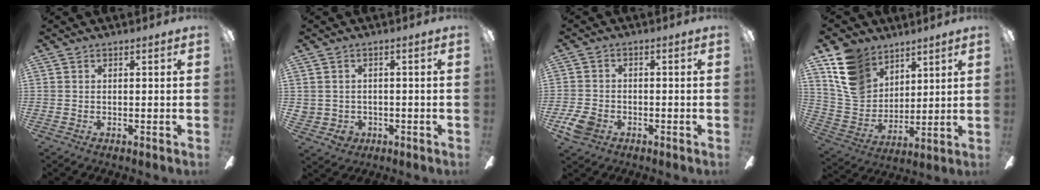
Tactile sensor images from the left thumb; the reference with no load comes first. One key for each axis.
{"total": 3.2, "fx": -0.3, "fy": 3.2, "fz": 0.4, "tx": -0.013, "ty": 0.005, "tz": -0.002}
{"total": 6.1, "fx": -2.9, "fy": 4.3, "fz": 3.1, "tx": -0.071, "ty": 0.015, "tz": -0.054}
{"total": 14.1, "fx": 9.0, "fy": 9.9, "fz": 4.6, "tx": -0.110, "ty": -0.040, "tz": 0.185}